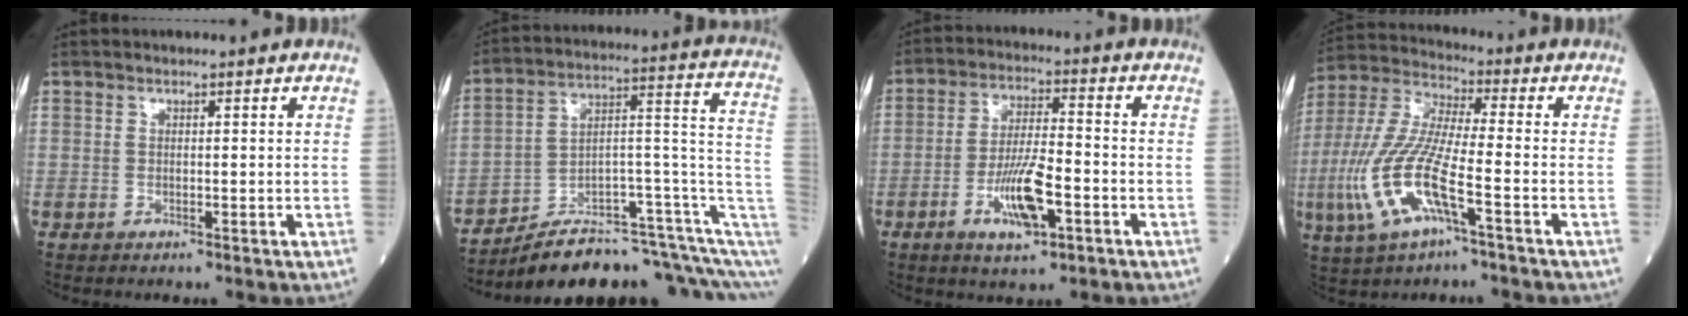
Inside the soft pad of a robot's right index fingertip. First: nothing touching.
{"total": 16.5, "force": [-12.0, 2.3, 11.1], "torque": [-0.113, 0.081, -0.181]}
{"total": 9.0, "force": [-3.5, 2.1, 8.0], "torque": [-0.156, -0.001, -0.061]}
{"total": 13.8, "force": [-4.7, 2.4, 12.7], "torque": [-0.289, -0.008, -0.092]}